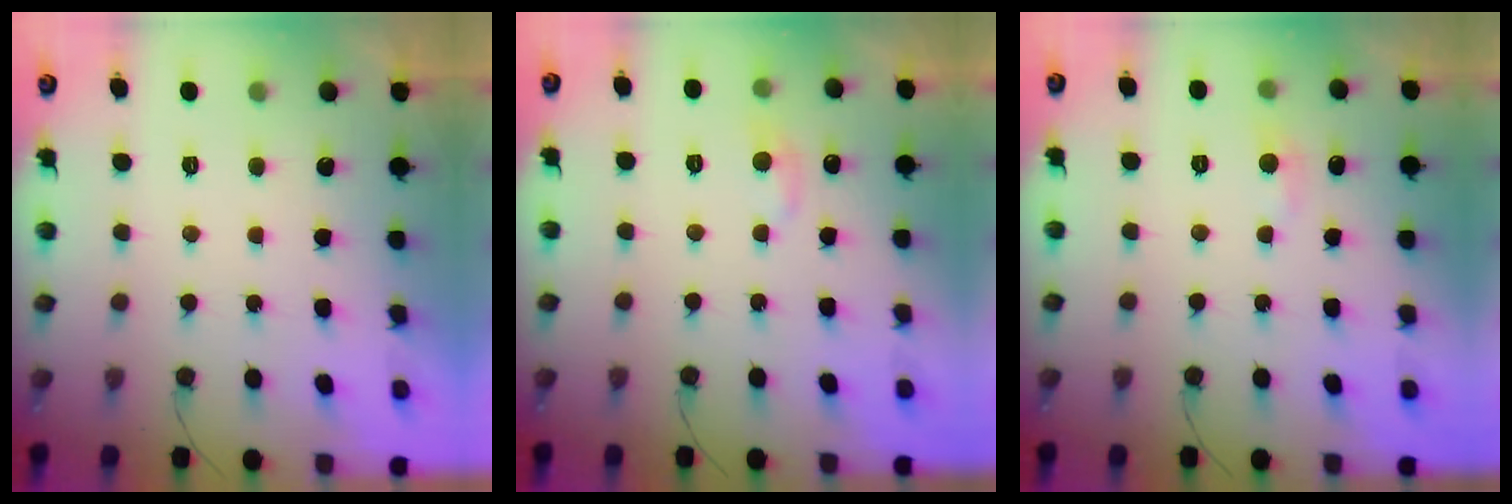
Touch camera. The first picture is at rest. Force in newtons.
{"total": 5.5, "press": 5.5, "slide": 0.7}
{"total": 4.4, "press": 4.4, "slide": 0.5}